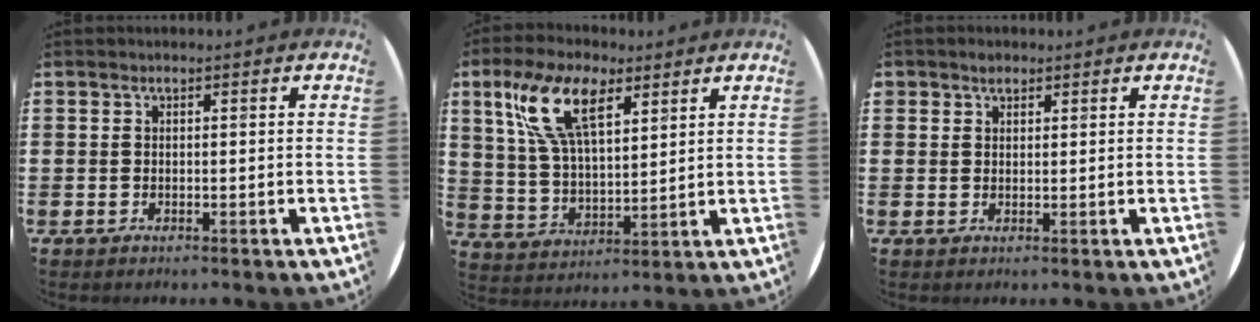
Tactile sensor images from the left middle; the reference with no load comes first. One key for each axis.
{"total": 10.9, "fx": 6.5, "fy": 4.7, "fz": 7.4, "tx": -0.163, "ty": 0.000, "tz": 0.119}
{"total": 1.5, "fx": 1.2, "fy": 0.8, "fz": 0.1, "tx": 0.004, "ty": -0.001, "tz": 0.023}